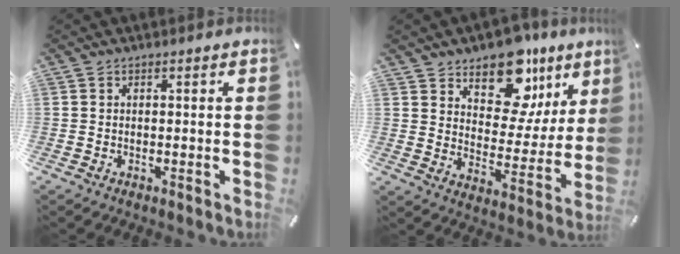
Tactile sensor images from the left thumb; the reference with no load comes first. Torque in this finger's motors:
{"motor_torque": [1.94, 2.12, 1.34, -1.44, 0.10]}